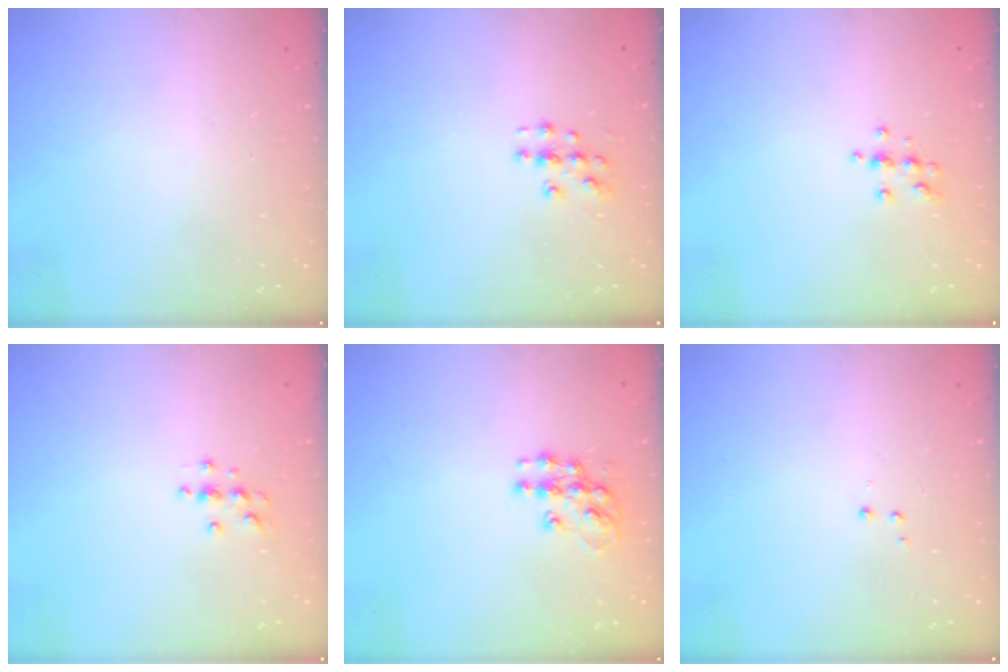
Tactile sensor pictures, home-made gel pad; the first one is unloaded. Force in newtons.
{"total": 3.6, "press": 3.6, "slide": 0.3}
{"total": 6.2, "press": 6.1, "slide": 1.3}
{"total": 3.7, "press": 3.7, "slide": 0.5}
{"total": 10.4, "press": 10.4, "slide": 0.5}
{"total": 2.9, "press": 2.8, "slide": 0.7}